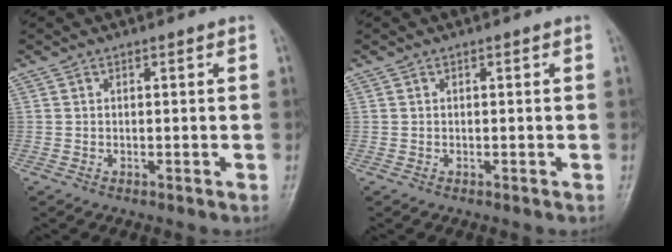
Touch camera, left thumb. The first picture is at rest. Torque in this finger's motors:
{"motor_torque": [0.00, 0.00, 0.00, 0.00, 0.00]}